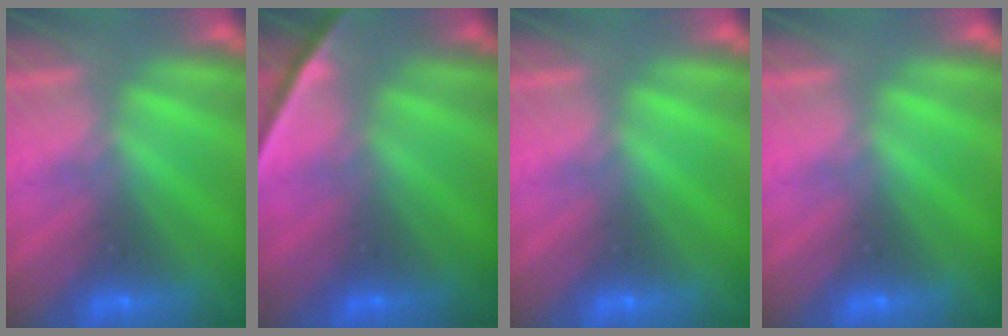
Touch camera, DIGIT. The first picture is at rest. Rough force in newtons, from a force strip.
{"total": 2.1}
{"total": 0.0}
{"total": 0.0}